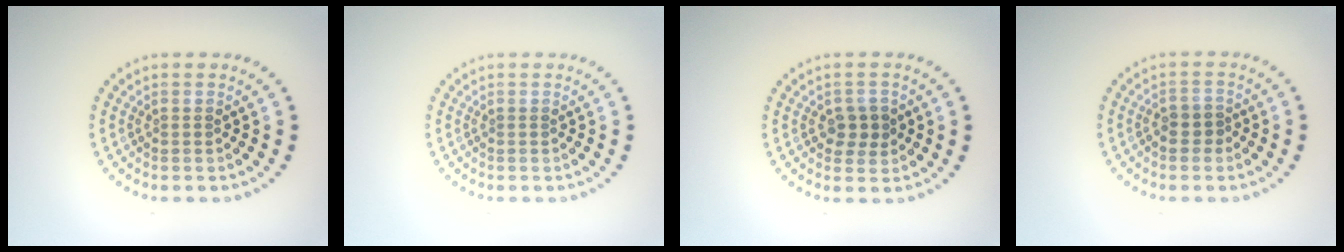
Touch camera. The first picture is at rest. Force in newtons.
{"total": 0.0}
{"total": 2.2, "press": 2.2, "slide": 0.6}
{"total": 1.5, "press": 1.3, "slide": 0.7}